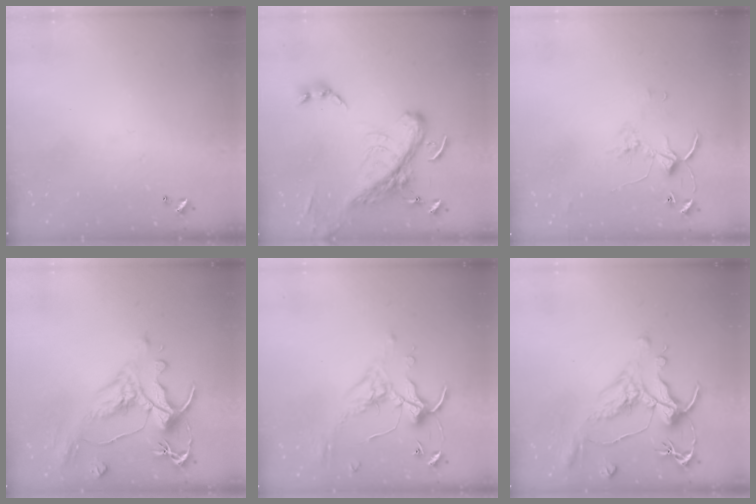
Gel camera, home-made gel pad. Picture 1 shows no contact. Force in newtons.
{"total": 9.5, "press": 9.3, "slide": 2.2}
{"total": 2.8, "press": 2.8, "slide": 0.4}
{"total": 1.5, "press": 0.2, "slide": 1.5}
{"total": 0.7, "press": 0.6, "slide": 0.4}
{"total": 1.5, "press": 0.4, "slide": 1.5}